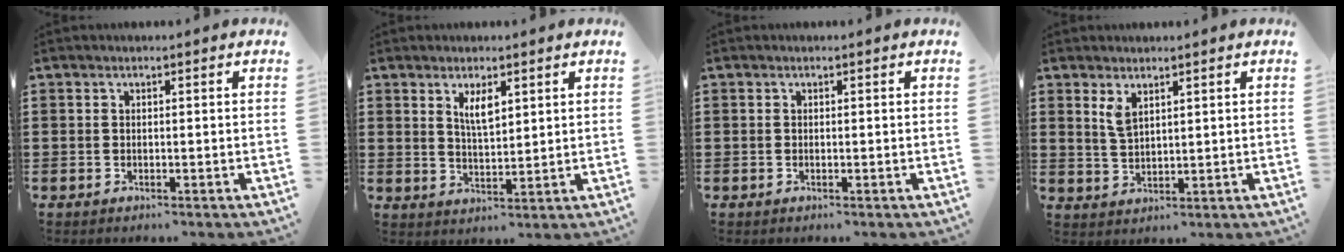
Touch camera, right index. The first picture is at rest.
{"total": 3.8, "force": [2.1, 1.4, 2.9], "torque": [-0.063, 0.004, 0.036]}
{"total": 0.0}
{"total": 2.9, "force": [1.7, 1.2, 2.0], "torque": [-0.045, 0.003, 0.030]}